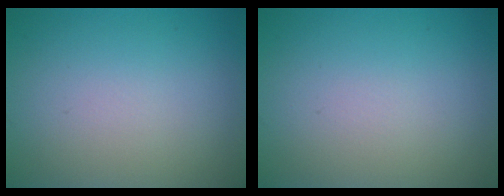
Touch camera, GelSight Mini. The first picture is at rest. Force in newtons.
{"total": 0.0}